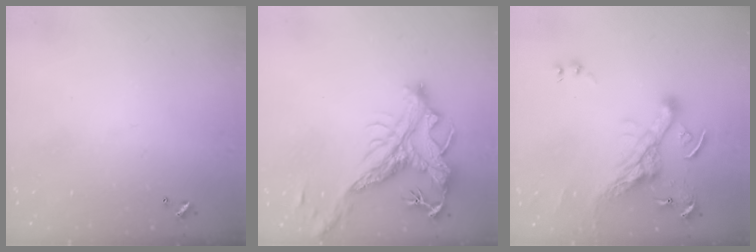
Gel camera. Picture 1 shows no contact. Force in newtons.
{"total": 5.9, "press": 5.6, "slide": 1.8}
{"total": 9.7, "press": 9.3, "slide": 2.6}